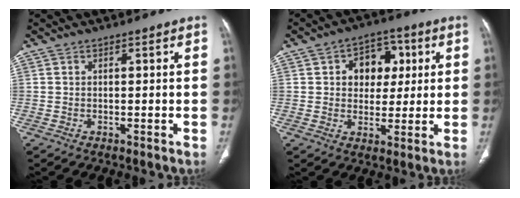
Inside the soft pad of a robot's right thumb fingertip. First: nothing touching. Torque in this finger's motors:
{"motor_torque": [0.16, 1.59, 0.71, -0.34, 0.06]}